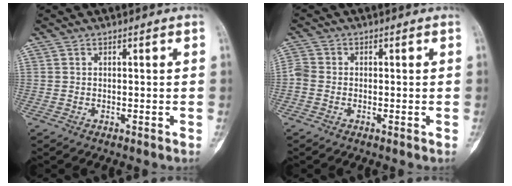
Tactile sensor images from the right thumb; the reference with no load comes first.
{"total": 2.6, "force": [-0.7, 2.0, 1.6], "torque": [-0.041, 0.003, -0.027]}